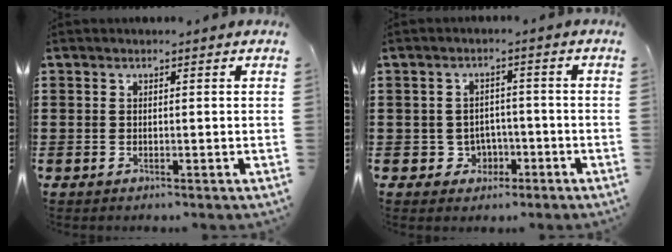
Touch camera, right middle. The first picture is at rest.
{"total": 2.9, "force": [-1.4, 2.4, 0.8], "torque": [-0.026, 0.003, -0.031]}